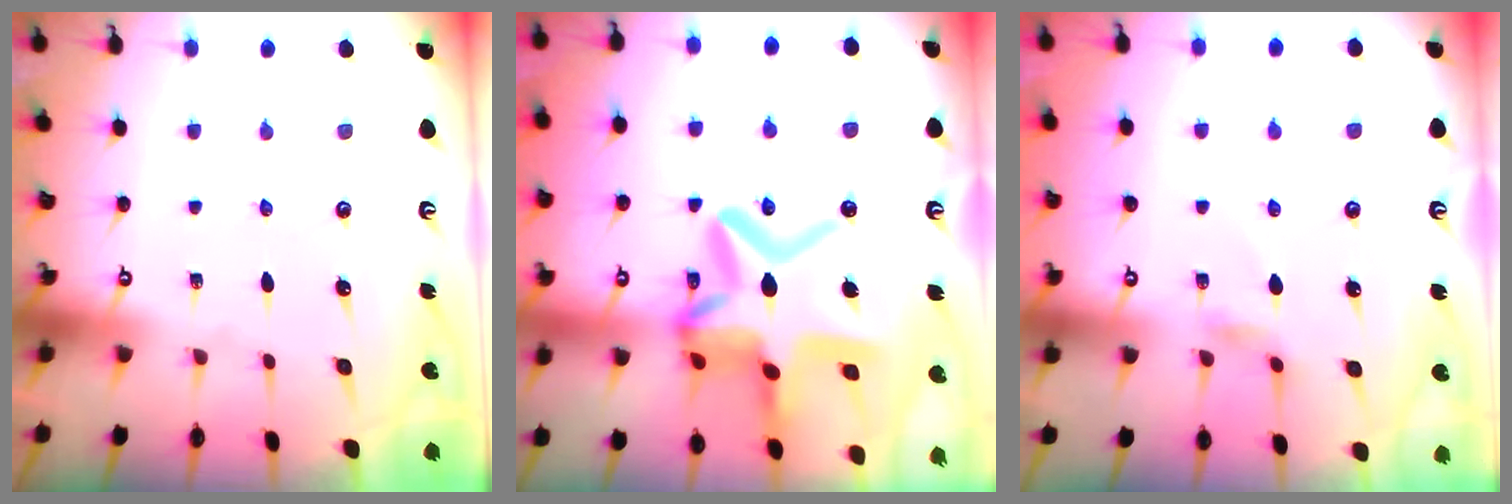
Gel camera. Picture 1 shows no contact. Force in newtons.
{"total": 20.2, "press": 20.1, "slide": 1.9}
{"total": 1.9, "press": 1.9, "slide": 0.3}